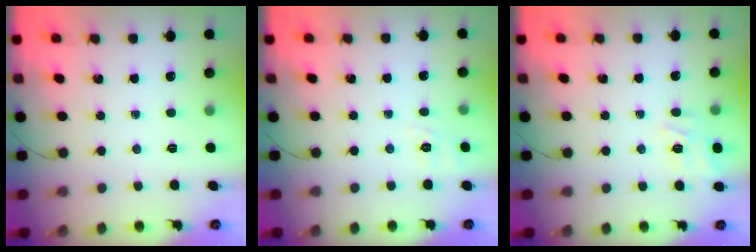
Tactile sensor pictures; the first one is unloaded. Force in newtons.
{"total": 2.1, "press": 0.8, "slide": 2.0}
{"total": 5.5, "press": 5.4, "slide": 1.3}